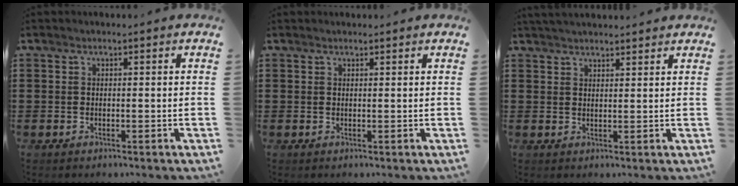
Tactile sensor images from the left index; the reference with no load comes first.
{"total": 0.7, "force": [0.7, 0.1, 0.2], "torque": [-0.005, 0.001, 0.013]}
{"total": 2.5, "force": [2.5, 0.1, 0.3], "torque": [-0.012, -0.001, 0.048]}